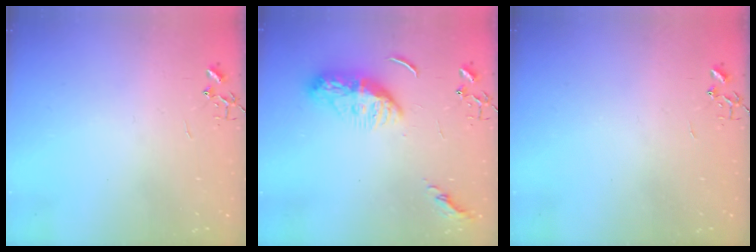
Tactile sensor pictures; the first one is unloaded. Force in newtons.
{"total": 11.4, "press": 11.3, "slide": 0.9}
{"total": 0.0}